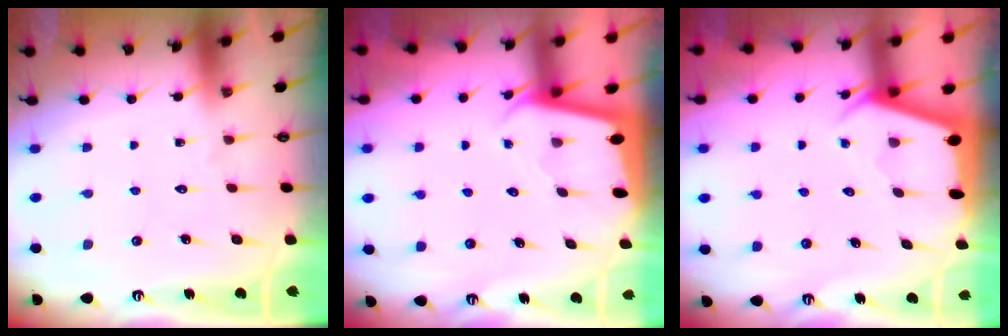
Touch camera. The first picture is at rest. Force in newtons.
{"total": 1.8, "press": 1.7, "slide": 0.1}
{"total": 2.4, "press": 2.4, "slide": 0.3}